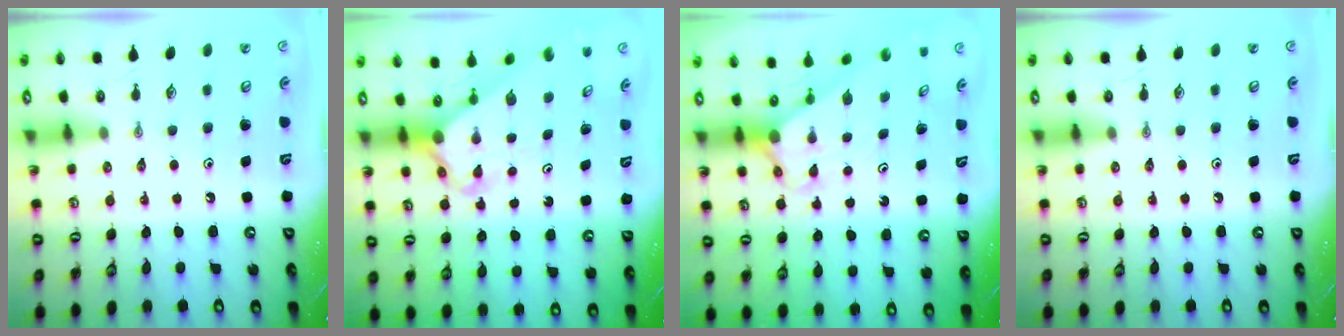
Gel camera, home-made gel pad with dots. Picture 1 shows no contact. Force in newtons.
{"total": 3.1, "press": 3.1, "slide": 0.2}
{"total": 2.8, "press": 2.8, "slide": 0.0}
{"total": 0.0}